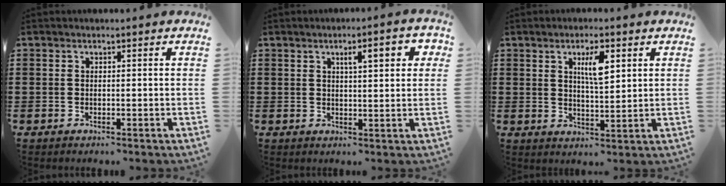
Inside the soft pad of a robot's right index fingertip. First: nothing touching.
{"total": 4.5, "force": [1.7, 1.1, 4.0], "torque": [-0.065, 0.001, 0.022]}
{"total": 5.1, "force": [2.1, 1.4, 4.4], "torque": [-0.076, 0.003, 0.030]}